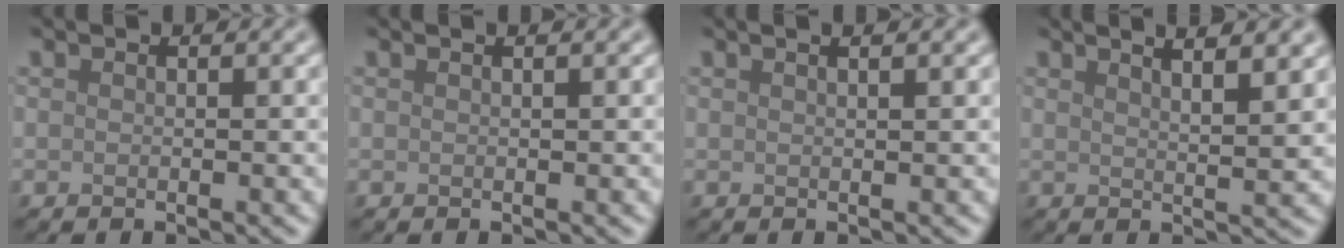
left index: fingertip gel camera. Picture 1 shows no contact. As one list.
[{"total": 0.7, "force": [0.5, 0.2, 0.5], "torque": [-0.004, 0.004, 0.003]}, {"total": 2.7, "force": [1.6, 1.2, 1.8], "torque": [-0.004, 0.008, -0.008]}, {"total": 6.7, "force": [4.3, 2.1, 4.7], "torque": [-0.036, 0.027, 0.031]}]